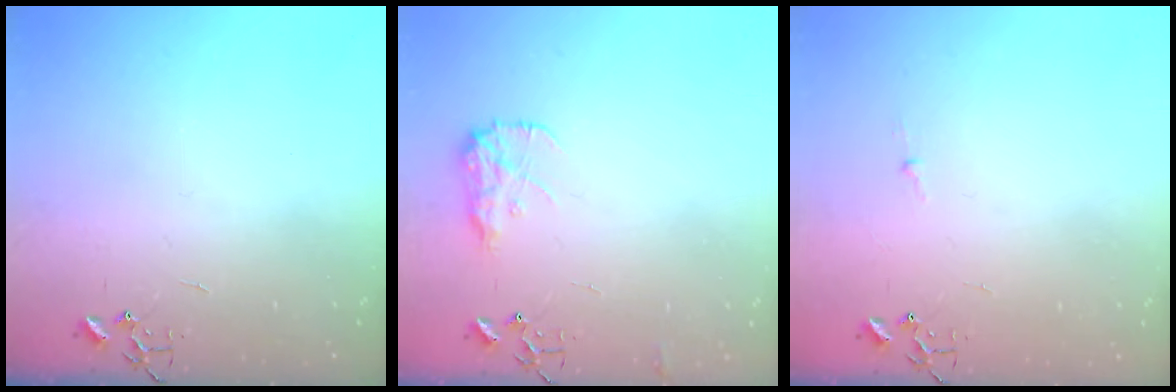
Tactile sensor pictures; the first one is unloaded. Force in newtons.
{"total": 9.8, "press": 9.8, "slide": 0.2}
{"total": 2.7, "press": 2.7, "slide": 0.3}